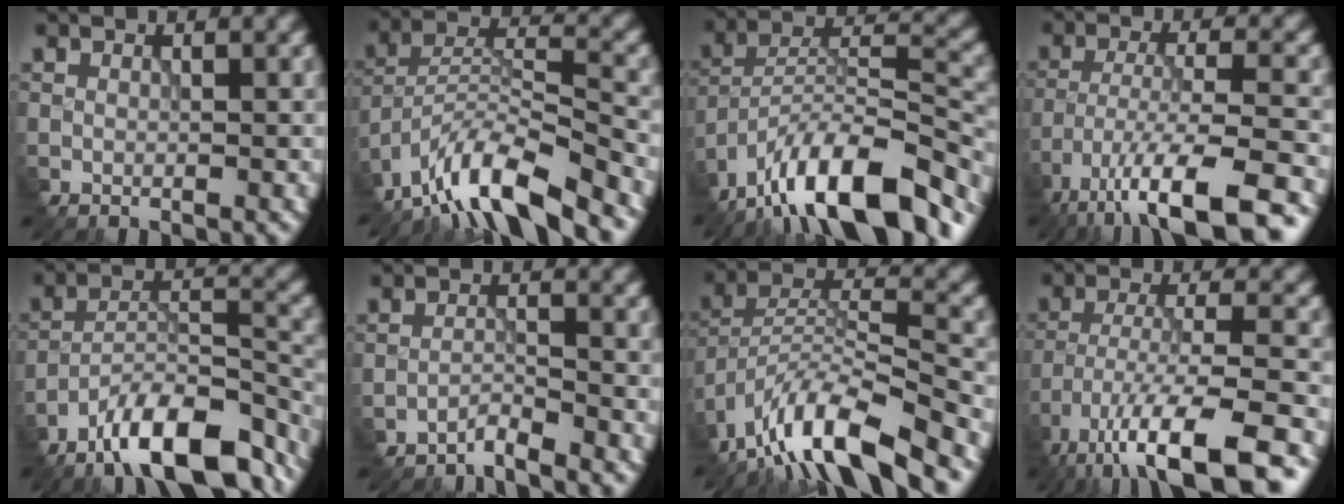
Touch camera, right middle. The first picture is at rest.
{"total": 10.2, "force": [-8.3, 2.2, 5.5], "torque": [-0.094, 0.010, -0.157]}
{"total": 14.5, "force": [-11.0, 4.9, 8.0], "torque": [-0.145, 0.021, -0.188]}
{"total": 11.2, "force": [-7.7, 2.8, 7.5], "torque": [-0.134, -0.004, -0.127]}
{"total": 11.6, "force": [-8.6, 3.6, 6.9], "torque": [-0.112, 0.009, -0.152]}
{"total": 2.1, "force": [-2.1, 0.0, 0.1], "torque": [0.005, 0.007, -0.048]}
{"total": 11.5, "force": [-8.8, 2.8, 6.8], "torque": [-0.116, 0.014, -0.167]}
{"total": 12.3, "force": [-8.4, 3.4, 8.3], "torque": [-0.158, -0.006, -0.136]}